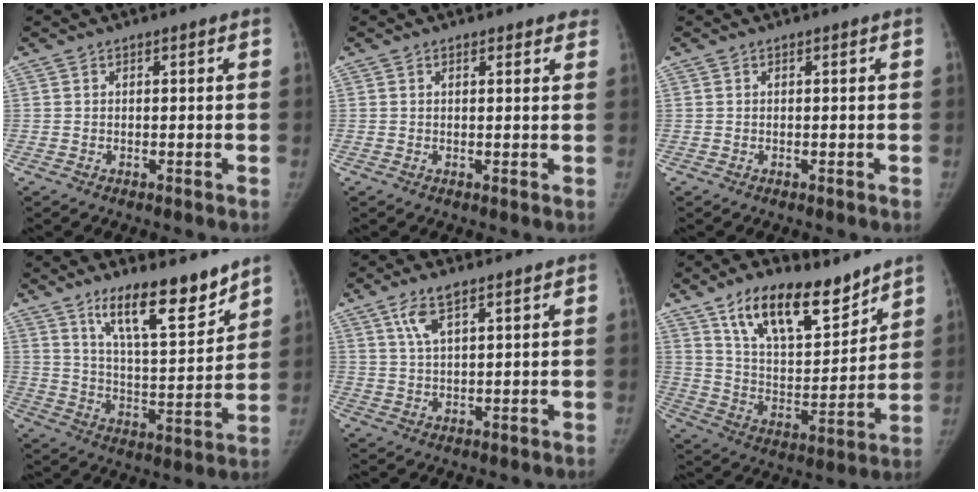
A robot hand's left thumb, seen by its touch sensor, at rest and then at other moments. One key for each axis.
{"total": 2.1, "fx": 1.8, "fy": 0.9, "fz": 0.8, "tx": 0.008, "ty": -0.003, "tz": 0.015}
{"total": 0.0}
{"total": 15.1, "fx": 11.0, "fy": 3.8, "fz": 9.6, "tx": -0.126, "ty": -0.083, "tz": 0.190}
{"total": 5.6, "fx": 3.4, "fy": 1.7, "fz": 4.2, "tx": -0.082, "ty": -0.010, "tz": 0.069}
{"total": 18.3, "fx": 12.7, "fy": 7.6, "fz": 10.7, "tx": -0.134, "ty": -0.072, "tz": 0.225}